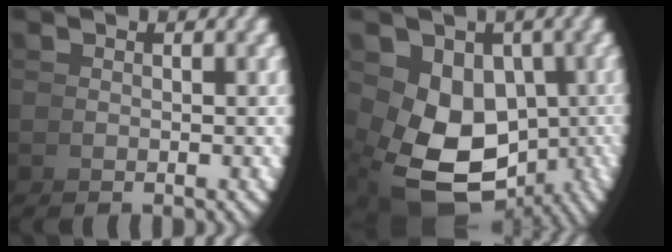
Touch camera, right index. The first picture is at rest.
{"total": 12.1, "force": [-3.3, 9.1, 7.2], "torque": [-0.164, -0.071, -0.019]}